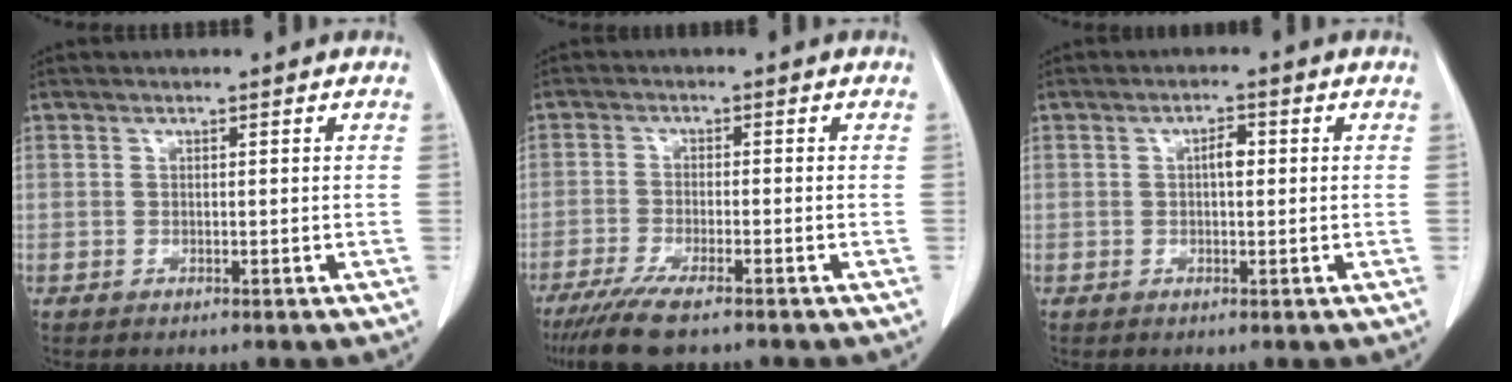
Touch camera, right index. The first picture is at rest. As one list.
[{"total": 7.6, "force": [-5.8, 0.8, 4.9], "torque": [-0.085, -0.018, -0.092]}, {"total": 2.2, "force": [0.3, 0.9, 2.0], "torque": [-0.032, 0.004, 0.002]}]